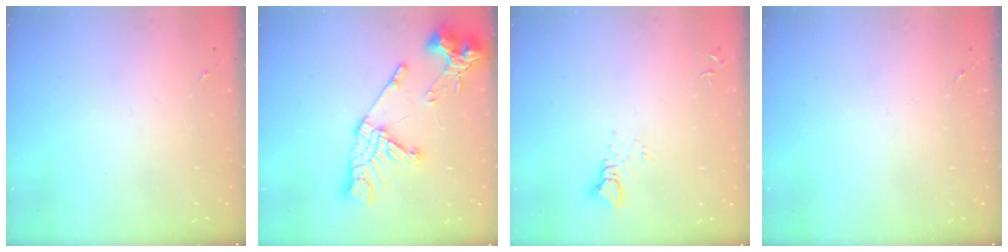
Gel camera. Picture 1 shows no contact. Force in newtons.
{"total": 21.3, "press": 21.2, "slide": 2.3}
{"total": 2.7, "press": 2.7, "slide": 0.1}
{"total": 0.0}